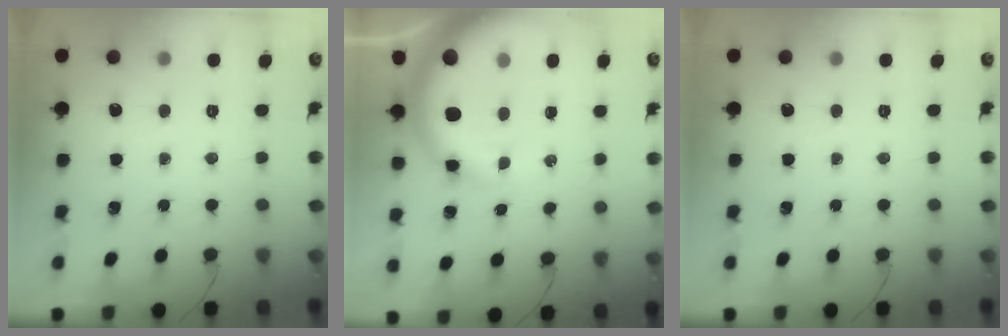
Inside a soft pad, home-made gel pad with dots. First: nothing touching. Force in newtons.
{"total": 10.9, "press": 10.7, "slide": 2.4}
{"total": 0.0}